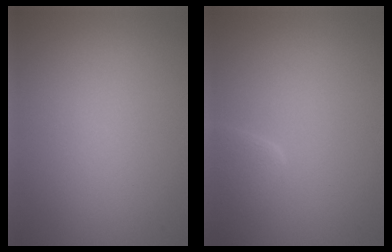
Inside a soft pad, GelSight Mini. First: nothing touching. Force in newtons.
{"total": 2.4, "press": 2.4, "slide": 0.1}